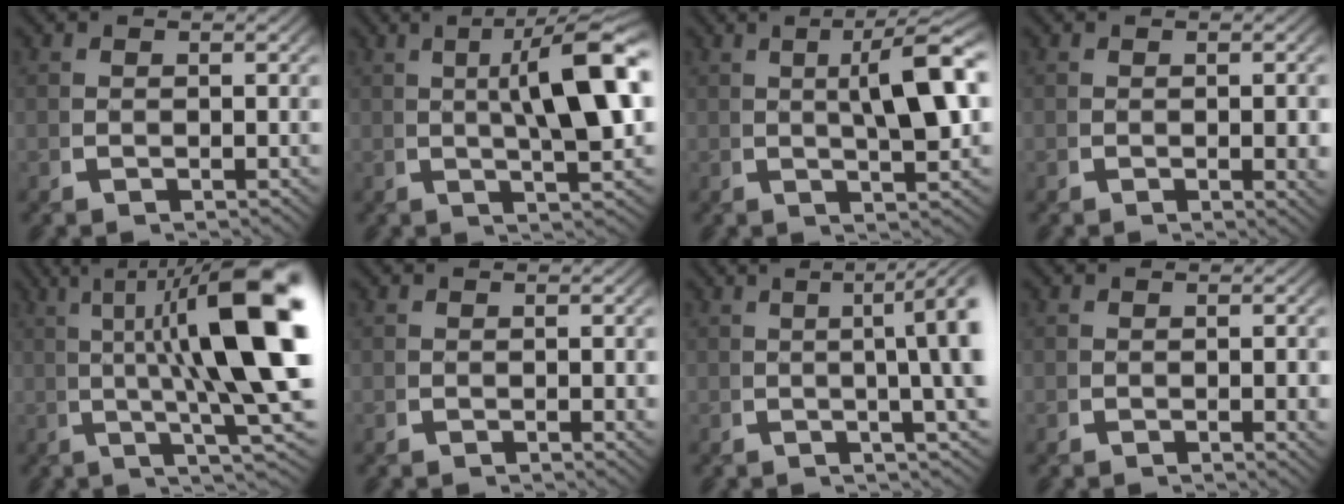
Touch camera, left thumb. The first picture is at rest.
{"total": 10.4, "force": [1.7, 3.2, 9.8], "torque": [-0.132, 0.011, 0.023]}
{"total": 7.5, "force": [1.4, 2.1, 7.1], "torque": [-0.103, 0.012, 0.020]}
{"total": 1.5, "force": [0.1, 0.5, 1.4], "torque": [-0.023, -0.005, 0.000]}
{"total": 14.5, "force": [2.6, 5.2, 13.3], "torque": [-0.181, -0.013, 0.035]}
{"total": 0.6, "force": [0.2, 0.3, 0.5], "torque": [-0.008, -0.003, 0.002]}
{"total": 10.0, "force": [2.6, 3.8, 8.9], "torque": [-0.090, 0.033, 0.017]}
{"total": 1.0, "force": [0.1, 0.3, 0.9], "torque": [-0.015, -0.003, 0.000]}